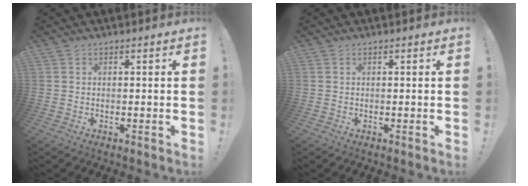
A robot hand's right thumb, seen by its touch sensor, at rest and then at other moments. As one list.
[{"total": 0.0}]